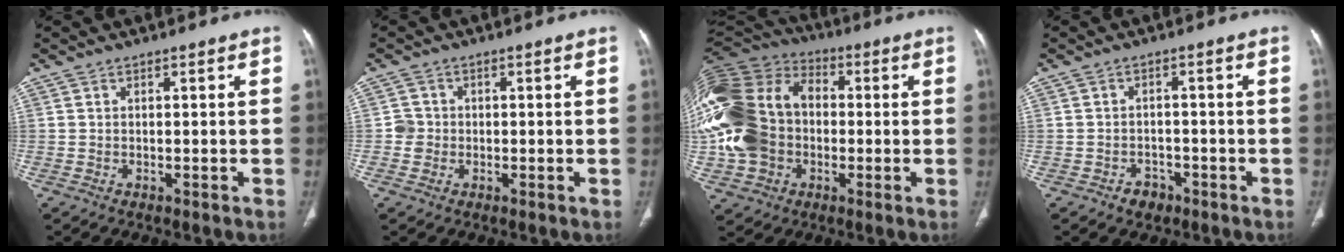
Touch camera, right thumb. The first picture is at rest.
{"total": 2.4, "force": [-0.4, 2.3, 0.3], "torque": [0.012, 0.008, -0.011]}
{"total": 25.6, "force": [-1.9, 19.9, 16.0], "torque": [-0.366, 0.038, -0.035]}
{"total": 3.2, "force": [-2.0, 2.3, 1.0], "torque": [-0.006, 0.017, -0.024]}